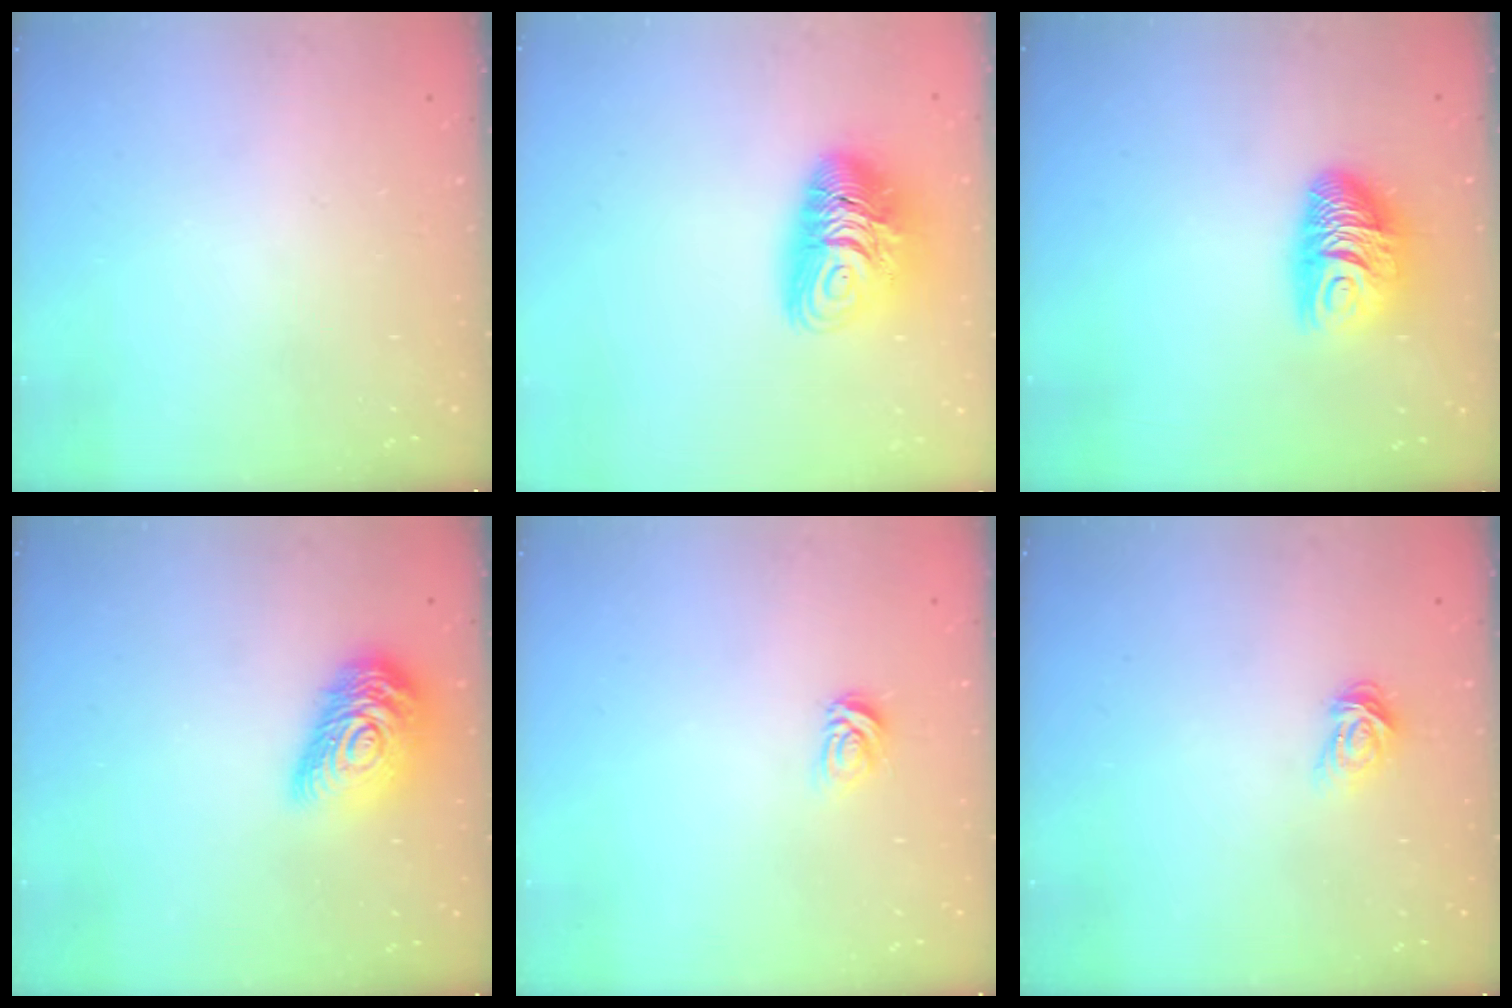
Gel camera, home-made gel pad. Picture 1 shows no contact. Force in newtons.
{"total": 11.5, "press": 11.4, "slide": 1.1}
{"total": 10.2, "press": 10.2, "slide": 0.6}
{"total": 15.2, "press": 15.1, "slide": 0.9}
{"total": 5.0, "press": 5.0, "slide": 0.5}
{"total": 4.9, "press": 4.9, "slide": 0.7}